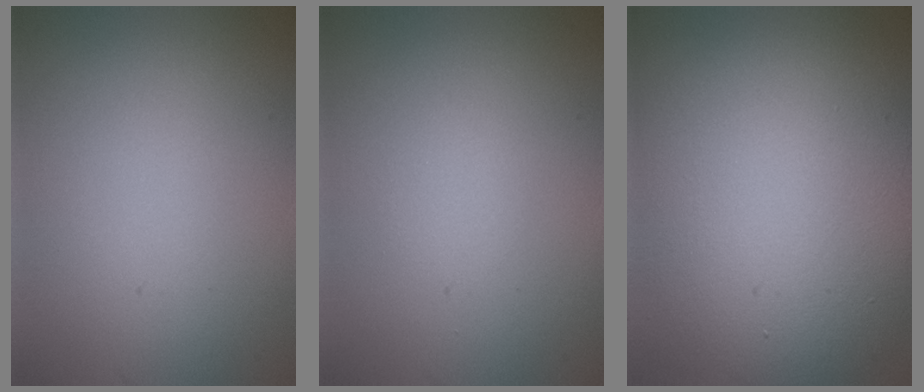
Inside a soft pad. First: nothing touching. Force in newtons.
{"total": 0.7, "press": 0.7, "slide": 0.1}
{"total": 14.1, "press": 14.1, "slide": 0.9}